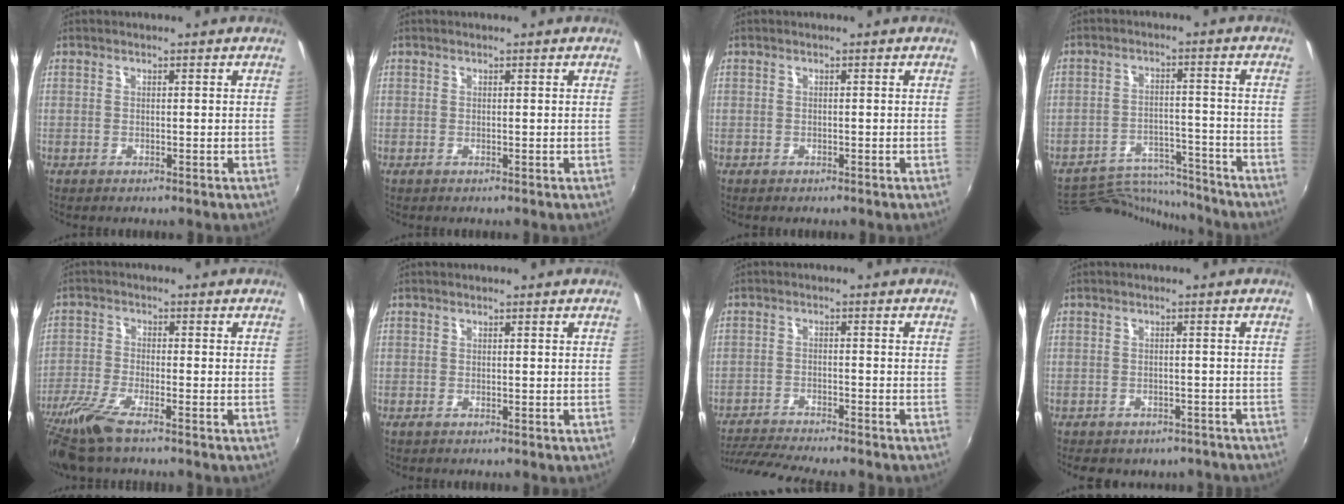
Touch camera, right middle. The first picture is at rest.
{"total": 0.0}
{"total": 0.9, "force": [-0.6, 0.6, 0.2], "torque": [-0.006, -0.003, -0.010]}
{"total": 13.3, "force": [-12.9, 2.2, 2.3], "torque": [-0.060, 0.012, -0.200]}
{"total": 10.6, "force": [-7.9, 1.6, 6.8], "torque": [-0.159, -0.040, -0.155]}
{"total": 0.5, "force": [-0.3, 0.3, 0.4], "torque": [-0.008, -0.002, -0.005]}
{"total": 10.5, "force": [-9.6, 1.0, 4.1], "torque": [-0.102, -0.020, -0.156]}
{"total": 8.4, "force": [-6.6, 4.3, 2.9], "torque": [-0.065, -0.010, -0.075]}